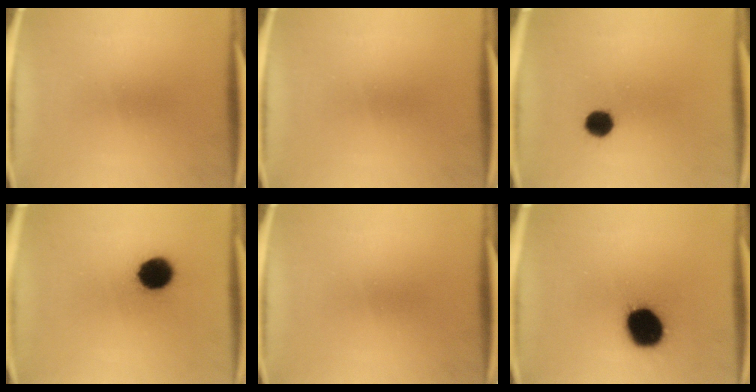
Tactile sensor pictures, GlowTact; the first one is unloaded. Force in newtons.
{"total": 0.0}
{"total": 4.7}
{"total": 10.3}
{"total": 0.0}
{"total": 16.3}